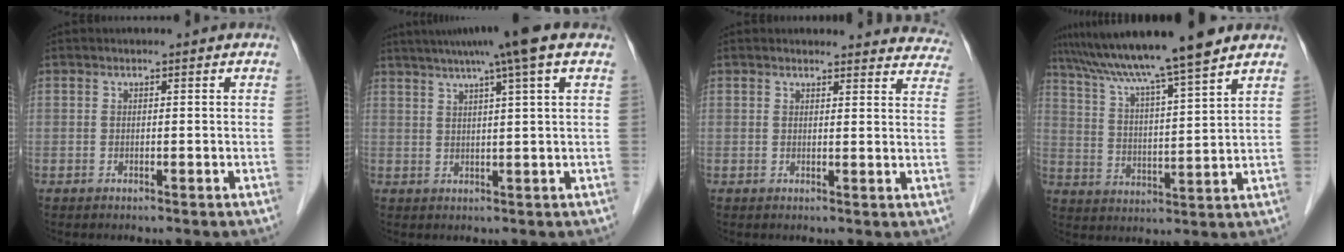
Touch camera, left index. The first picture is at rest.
{"total": 9.9, "force": [6.8, -1.1, 7.1], "torque": [-0.115, 0.023, 0.089]}
{"total": 13.7, "force": [13.2, 3.2, 1.4], "torque": [0.028, -0.042, 0.109]}
{"total": 15.2, "force": [12.5, -0.7, 8.6], "torque": [-0.151, 0.013, 0.204]}